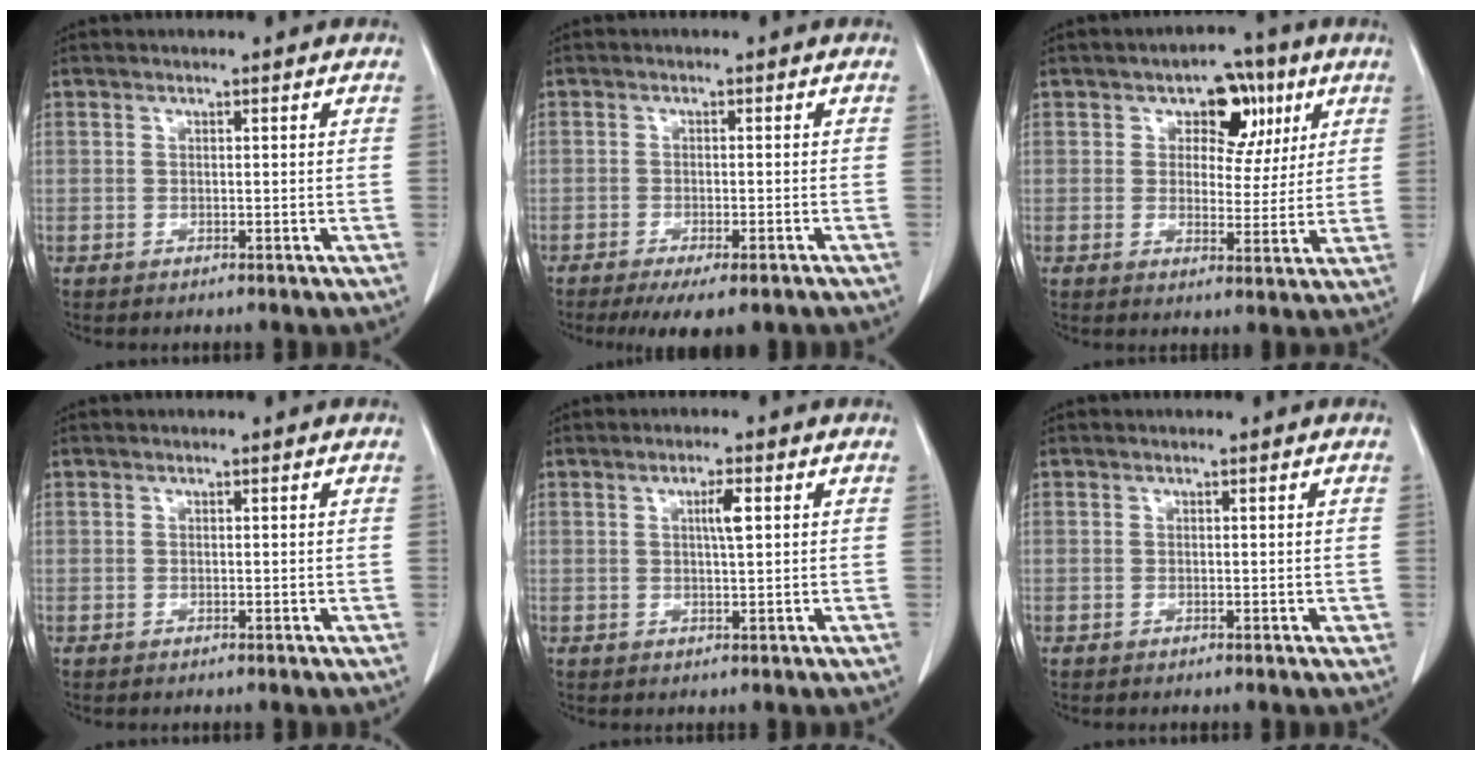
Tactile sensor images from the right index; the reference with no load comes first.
{"total": 7.7, "force": [-5.8, 1.7, 4.8], "torque": [-0.059, -0.013, -0.082]}
{"total": 7.4, "force": [3.2, 4.8, 4.7], "torque": [-0.048, 0.017, 0.043]}
{"total": 0.0}
{"total": 4.0, "force": [0.8, 0.6, 3.9], "torque": [-0.068, 0.007, 0.010]}
{"total": 1.0, "force": [-0.1, 0.5, 0.8], "torque": [-0.011, -0.002, 0.001]}